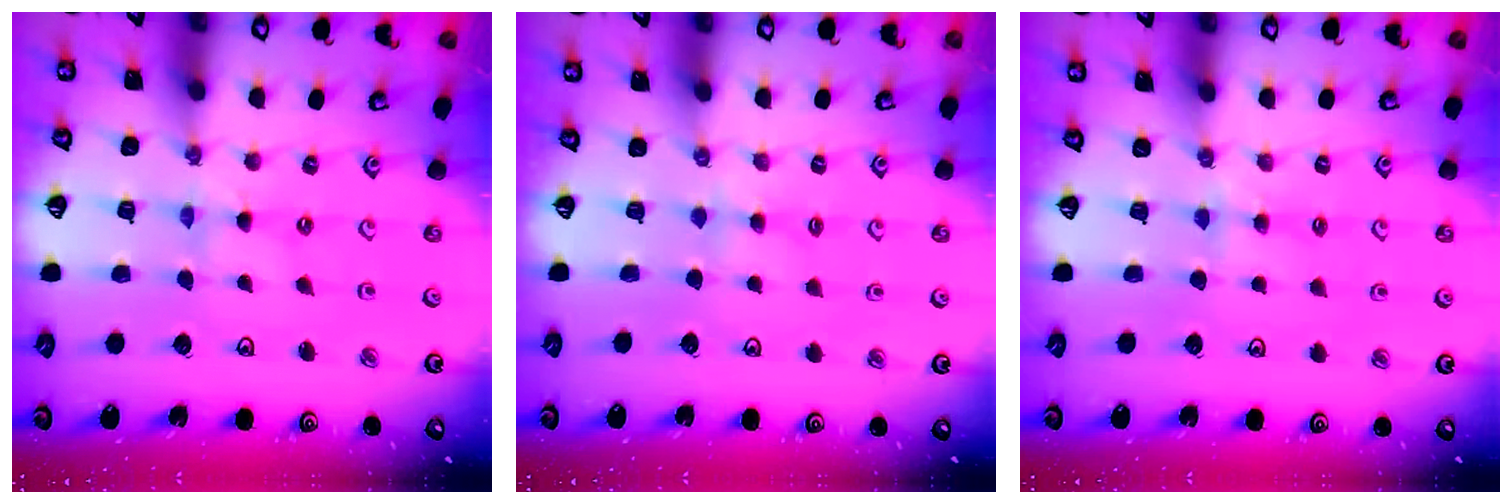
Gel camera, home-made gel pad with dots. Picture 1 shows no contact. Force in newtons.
{"total": 2.2, "press": 2.1, "slide": 0.4}
{"total": 3.9, "press": 3.9, "slide": 0.6}